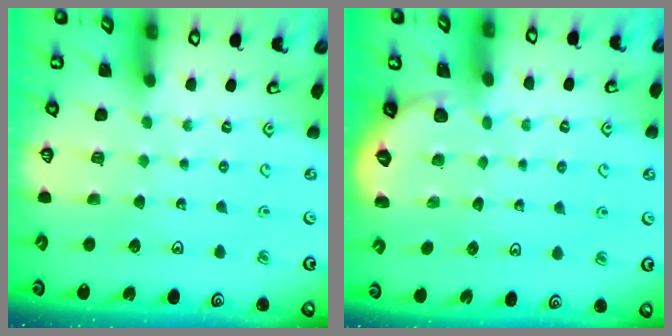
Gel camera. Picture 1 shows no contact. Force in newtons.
{"total": 0.0}